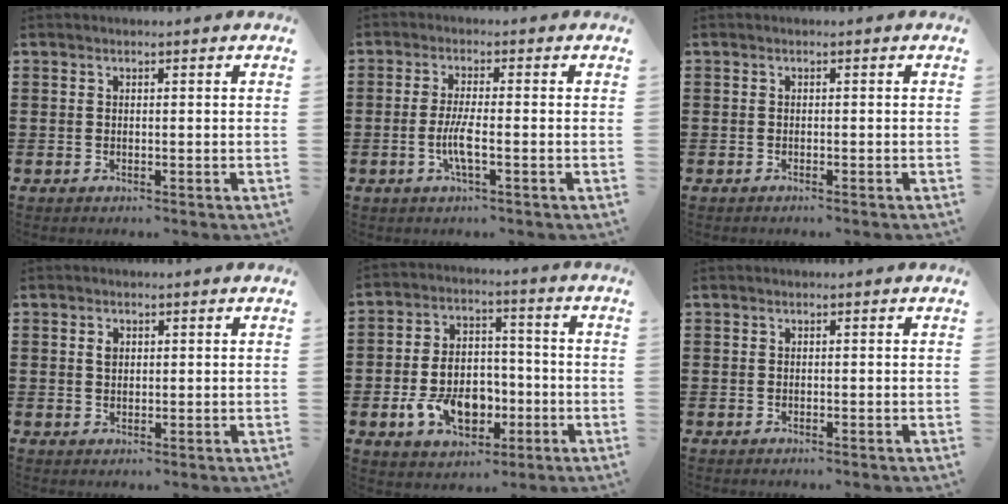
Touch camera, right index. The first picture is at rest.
{"total": 4.4, "force": [-1.4, 0.6, 4.2], "torque": [-0.093, -0.009, -0.032]}
{"total": 0.5, "force": [-0.5, -0.1, 0.2], "torque": [-0.004, -0.003, -0.010]}
{"total": 1.5, "force": [0.5, 1.0, 1.0], "torque": [-0.022, 0.005, 0.008]}
{"total": 9.9, "force": [-3.1, 6.8, 6.4], "torque": [-0.121, 0.014, -0.056]}
{"total": 0.0}